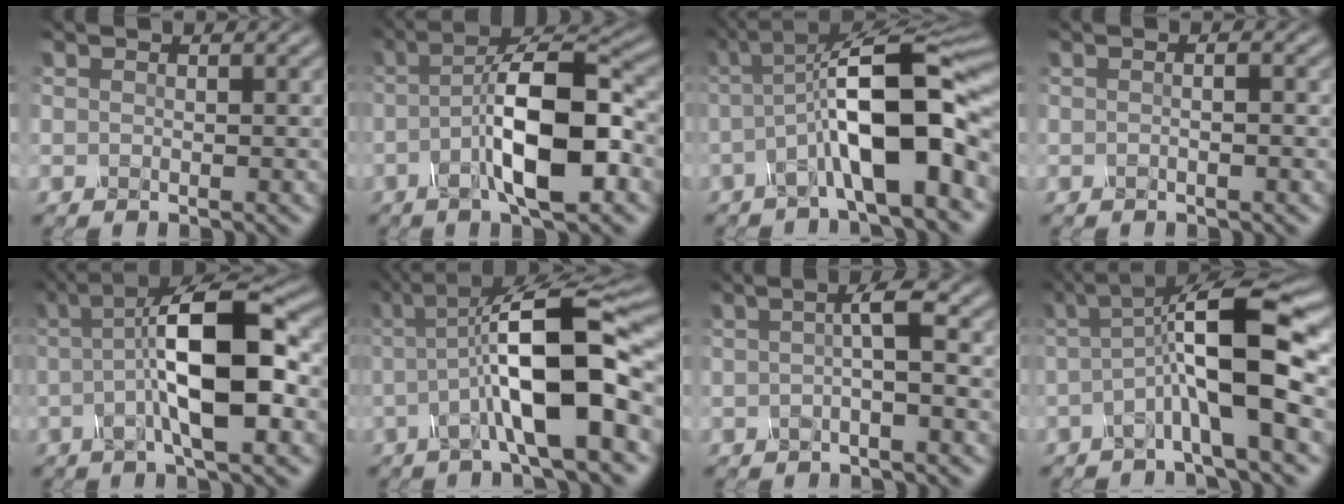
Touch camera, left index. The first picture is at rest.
{"total": 9.4, "force": [-2.1, 2.6, 8.8], "torque": [-0.142, 0.018, -0.041]}
{"total": 10.1, "force": [-2.2, 2.3, 9.6], "torque": [-0.150, 0.025, -0.043]}
{"total": 1.7, "force": [0.3, 0.8, 1.5], "torque": [0.003, 0.003, -0.018]}
{"total": 9.7, "force": [-0.3, 2.6, 9.3], "torque": [-0.149, 0.020, -0.013]}
{"total": 10.5, "force": [-1.3, 2.4, 10.2], "torque": [-0.160, 0.021, -0.029]}
{"total": 2.7, "force": [0.1, 0.4, 2.7], "torque": [-0.045, 0.003, -0.004]}
{"total": 8.6, "force": [-0.9, 1.5, 8.4], "torque": [-0.127, 0.029, -0.033]}